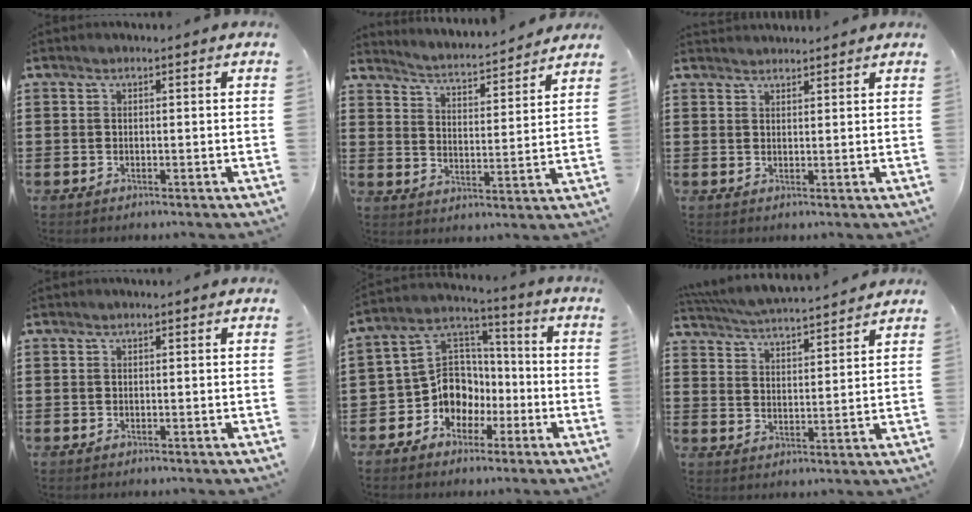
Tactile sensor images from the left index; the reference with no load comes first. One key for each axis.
{"total": 3.1, "fx": 3.1, "fy": -0.2, "fz": 0.3, "tx": -0.026, "ty": -0.034, "tz": 0.045}
{"total": 1.6, "fx": 1.6, "fy": 0.2, "fz": 0.0, "tx": -0.003, "ty": 0.000, "tz": 0.032}
{"total": 0.0}
{"total": 8.9, "fx": -3.4, "fy": 7.7, "fz": 2.8, "tx": -0.097, "ty": 0.004, "tz": -0.067}
{"total": 5.2, "fx": 5.0, "fy": 0.1, "fz": 1.2, "tx": -0.048, "ty": -0.029, "tz": 0.086}